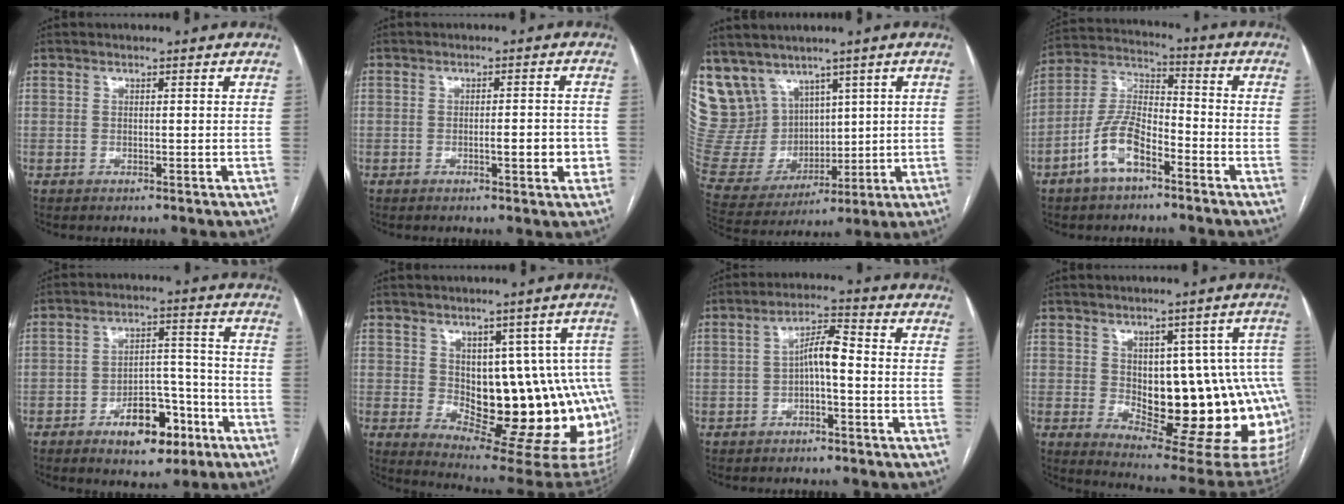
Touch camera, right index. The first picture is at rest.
{"total": 4.2, "force": [-1.0, 1.0, 4.0], "torque": [-0.055, 0.000, -0.011]}
{"total": 17.0, "force": [10.4, 12.5, 4.8], "torque": [-0.138, 0.059, 0.236]}
{"total": 10.3, "force": [-5.4, 4.4, 7.5], "torque": [-0.167, 0.018, -0.102]}
{"total": 9.7, "force": [-5.2, 4.8, 6.6], "torque": [-0.092, 0.023, -0.075]}
{"total": 17.1, "force": [-0.6, 8.2, 14.9], "torque": [-0.133, 0.017, 0.014]}
{"total": 5.1, "force": [-0.6, 1.2, 4.9], "torque": [-0.087, 0.021, -0.012]}
{"total": 21.4, "force": [-1.4, 8.4, 19.6], "torque": [-0.171, 0.018, 0.011]}